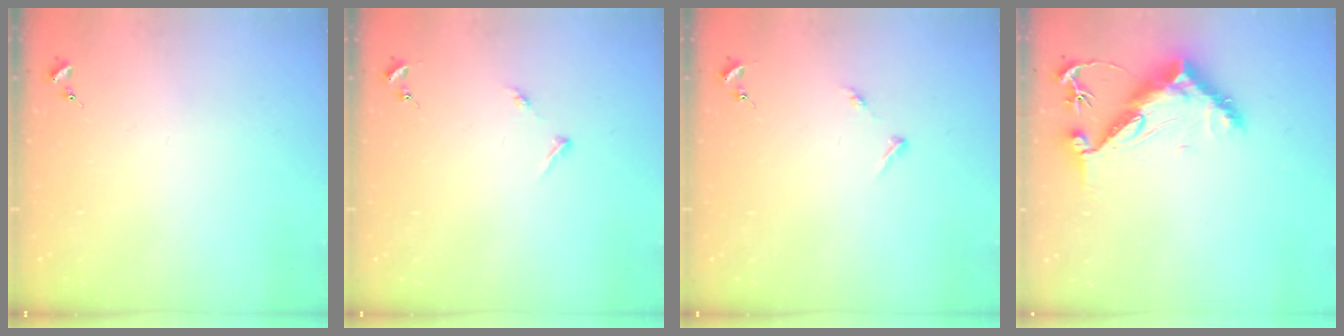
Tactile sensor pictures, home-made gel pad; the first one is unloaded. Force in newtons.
{"total": 5.2, "press": 5.2, "slide": 0.6}
{"total": 5.2, "press": 5.2, "slide": 0.6}
{"total": 14.3, "press": 14.3, "slide": 0.8}